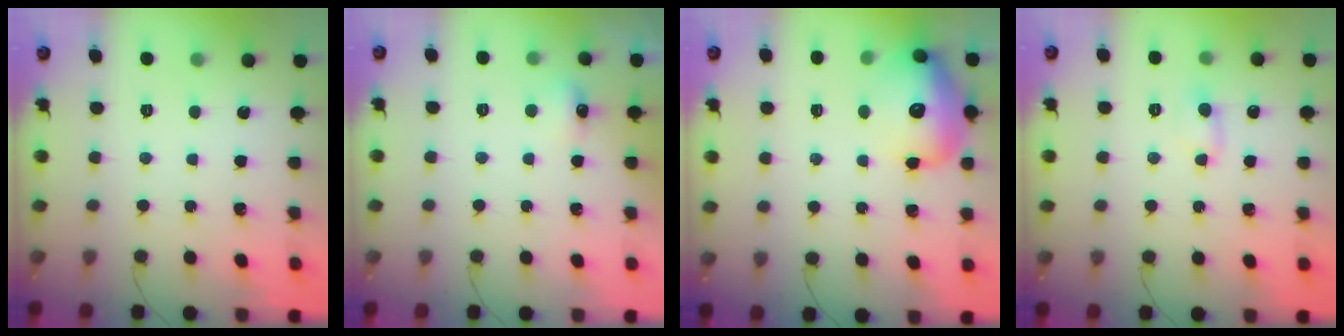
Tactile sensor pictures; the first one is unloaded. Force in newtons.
{"total": 5.1, "press": 5.0, "slide": 1.3}
{"total": 16.4, "press": 16.2, "slide": 2.4}
{"total": 2.5, "press": 2.4, "slide": 0.8}